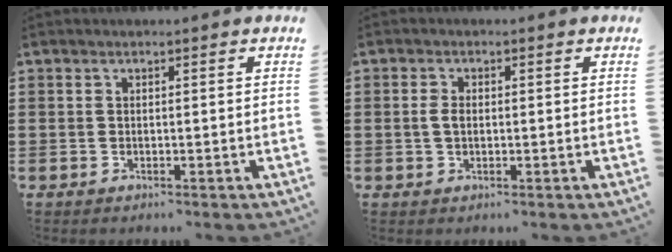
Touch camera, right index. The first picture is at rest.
{"total": 2.2, "force": [0.0, 1.3, 1.8], "torque": [-0.045, 0.003, -0.004]}